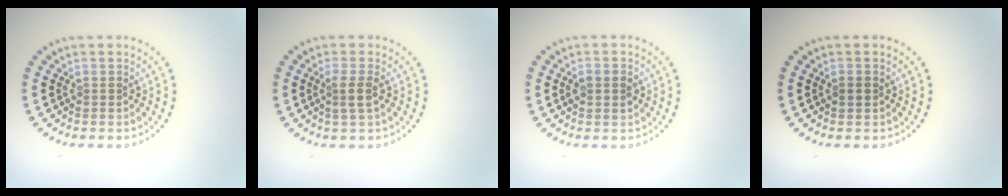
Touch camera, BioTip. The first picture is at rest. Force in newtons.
{"total": 1.8, "press": 1.4, "slide": 1.1}
{"total": 1.6, "press": 1.6, "slide": 0.1}
{"total": 0.7, "press": 0.7, "slide": 0.1}